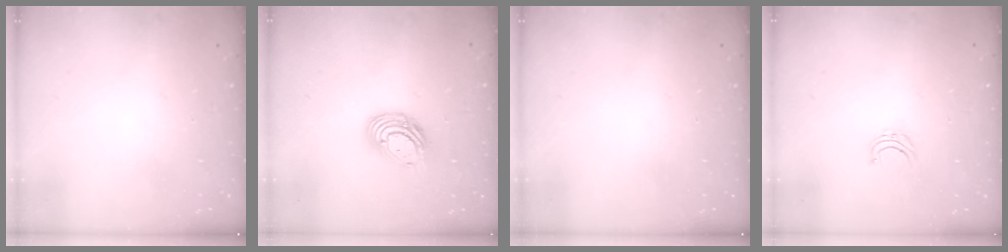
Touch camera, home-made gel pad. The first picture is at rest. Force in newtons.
{"total": 10.7, "press": 10.7, "slide": 0.8}
{"total": 0.0}
{"total": 4.0, "press": 4.0, "slide": 0.3}